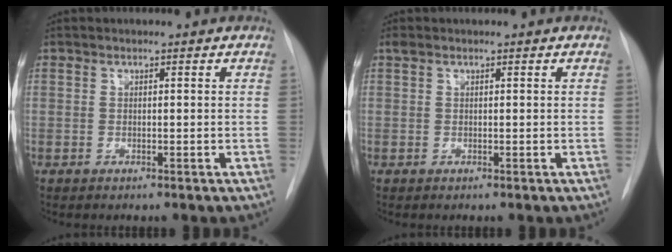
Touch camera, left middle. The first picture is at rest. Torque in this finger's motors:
{"motor_torque": [0.18, -0.14, -0.02, 0.03]}